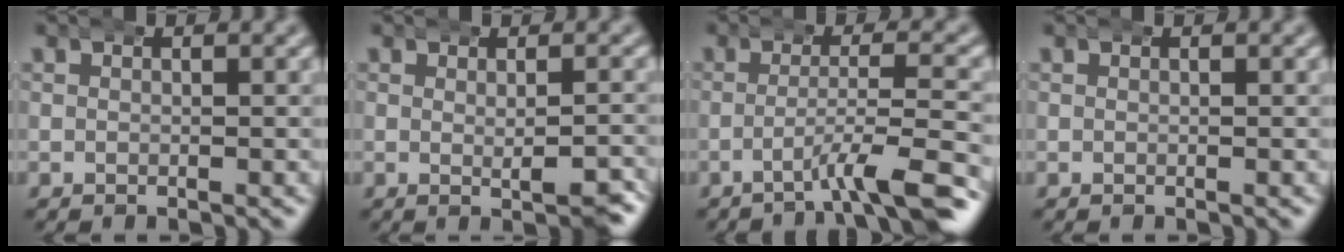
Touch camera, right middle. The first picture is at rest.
{"total": 1.9, "force": [0.0, 0.1, 1.9], "torque": [-0.020, 0.007, -0.005]}
{"total": 3.9, "force": [-2.3, -0.4, 3.1], "torque": [-0.051, 0.003, -0.039]}
{"total": 0.0}